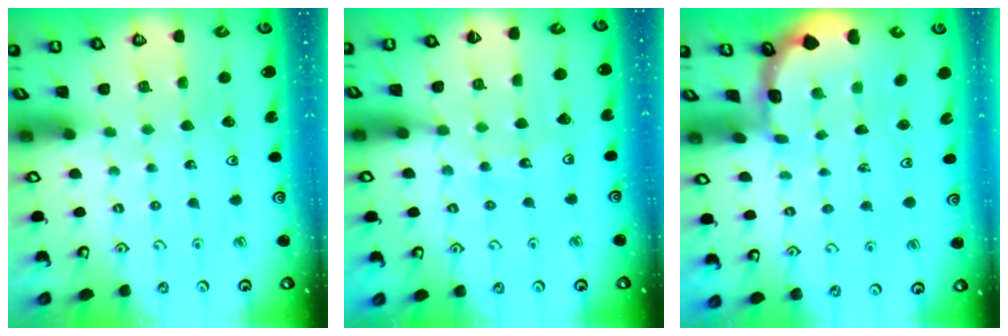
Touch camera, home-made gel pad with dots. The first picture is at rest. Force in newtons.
{"total": 9.9, "press": 9.8, "slide": 1.2}
{"total": 1.0, "press": 1.0, "slide": 0.2}